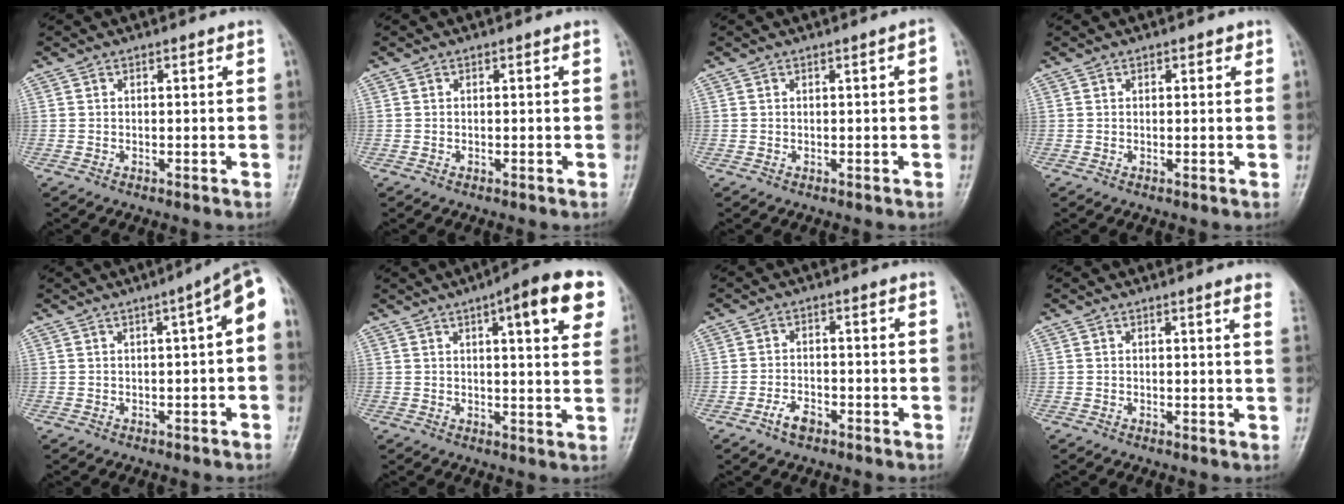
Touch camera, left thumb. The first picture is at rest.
{"total": 0.0}
{"total": 1.1, "force": [0.1, 0.2, 1.1], "torque": [-0.015, 0.004, 0.000]}
{"total": 1.2, "force": [0.7, 0.8, 0.7], "torque": [0.000, 0.000, 0.006]}
{"total": 6.7, "force": [0.6, 1.6, 6.5], "torque": [-0.076, 0.026, -0.002]}
{"total": 13.1, "force": [6.0, 3.3, 11.2], "torque": [-0.120, -0.006, 0.069]}
{"total": 3.3, "force": [-2.2, 1.7, 1.7], "torque": [-0.031, 0.014, -0.040]}
{"total": 3.8, "force": [2.8, 0.0, 2.6], "torque": [-0.029, -0.005, 0.021]}